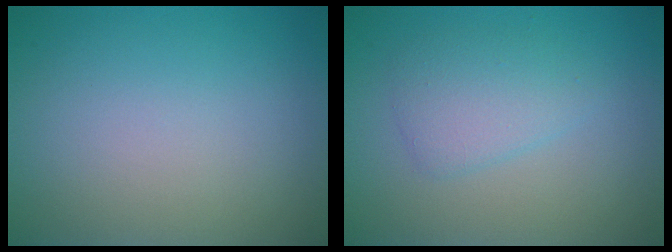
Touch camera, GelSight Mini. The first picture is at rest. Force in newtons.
{"total": 2.6, "press": 2.6, "slide": 0.1}